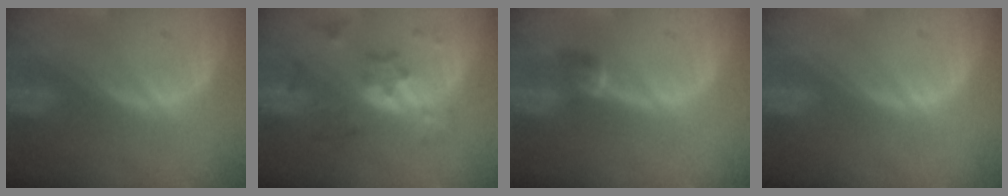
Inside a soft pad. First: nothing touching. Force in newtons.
{"total": 6.9, "press": 6.7, "slide": 1.7}
{"total": 2.6, "press": 2.5, "slide": 0.6}
{"total": 0.0}